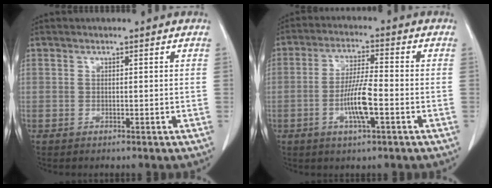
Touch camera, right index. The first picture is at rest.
{"total": 7.3, "force": [-2.2, 0.8, 6.9], "torque": [-0.134, -0.001, -0.043]}